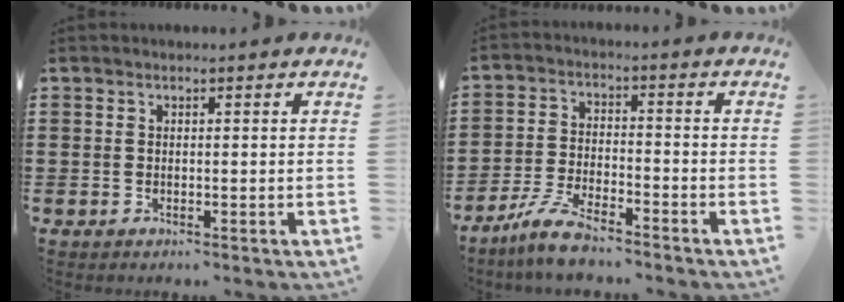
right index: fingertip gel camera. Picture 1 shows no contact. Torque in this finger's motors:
{"motor_torque": [-0.74, 0.61, 0.45, 0.06]}